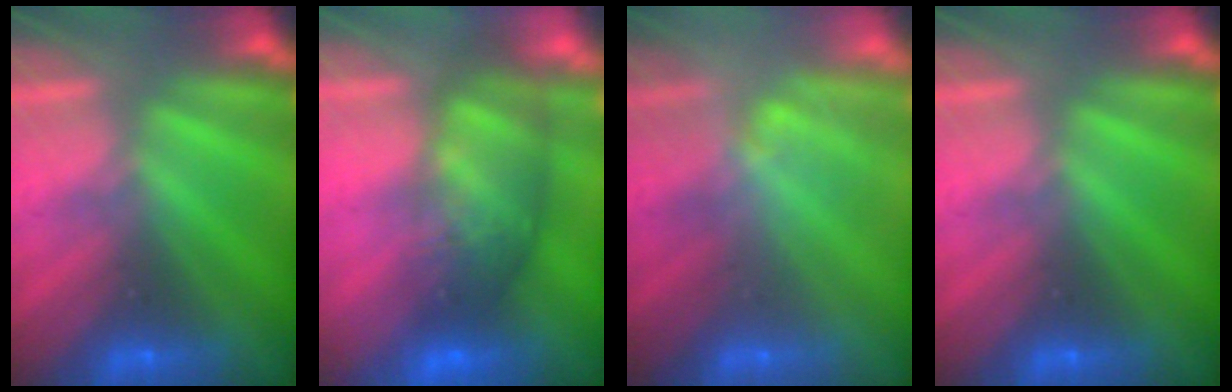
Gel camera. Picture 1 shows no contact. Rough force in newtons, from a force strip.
{"total": 7.4}
{"total": 1.3}
{"total": 0.0}